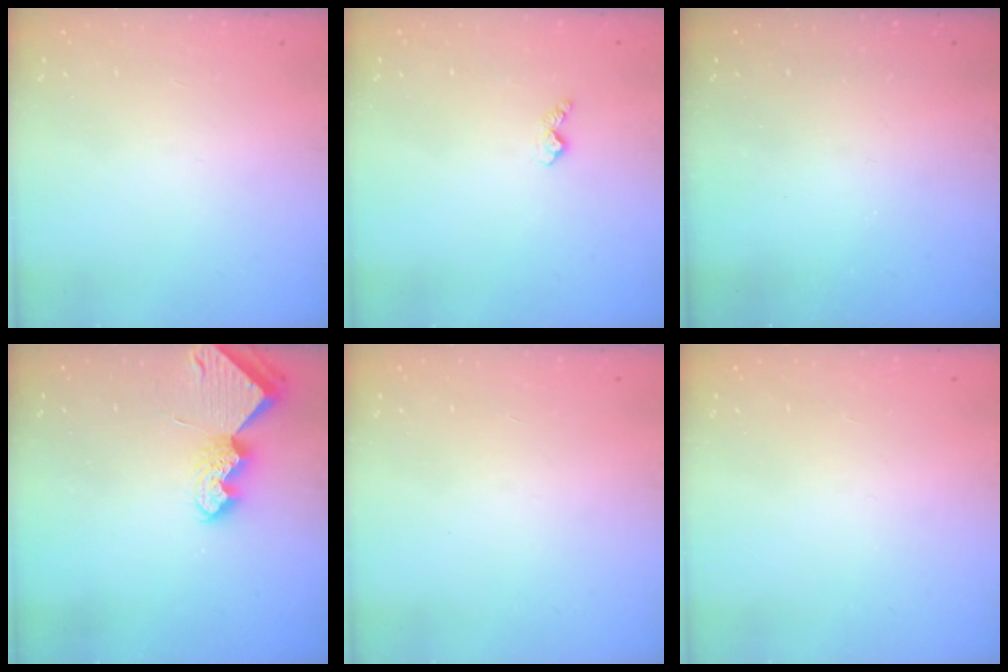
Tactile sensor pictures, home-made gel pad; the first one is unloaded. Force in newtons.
{"total": 3.6, "press": 3.6, "slide": 0.5}
{"total": 0.0}
{"total": 7.2, "press": 7.1, "slide": 0.7}
{"total": 0.0}
{"total": 0.0}